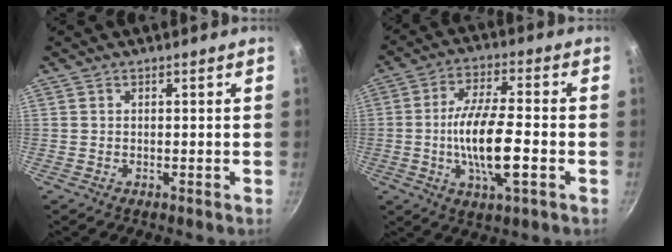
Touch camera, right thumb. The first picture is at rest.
{"total": 13.1, "force": [-2.6, 3.8, 12.2], "torque": [-0.224, 0.015, -0.051]}